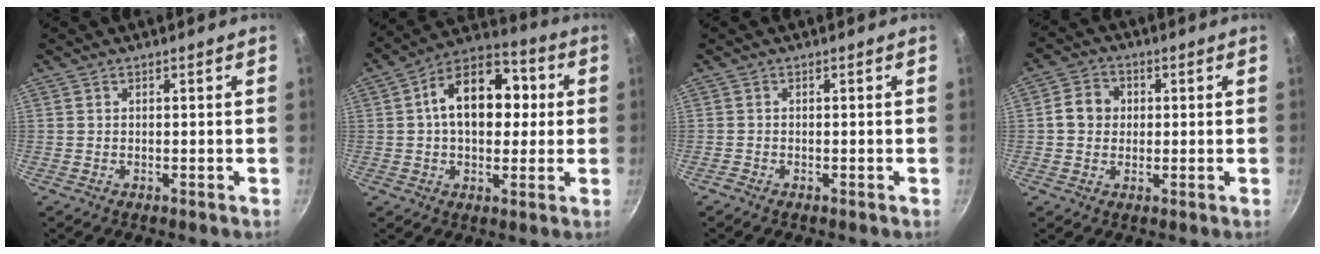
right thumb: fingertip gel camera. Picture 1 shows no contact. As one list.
[{"total": 16.4, "force": [2.3, 10.3, 12.5], "torque": [-0.160, 0.028, 0.026]}, {"total": 0.6, "force": [-0.5, 0.1, 0.2], "torque": [-0.008, -0.002, -0.015]}, {"total": 6.0, "force": [0.5, 5.2, 2.9], "torque": [-0.040, 0.013, 0.002]}]